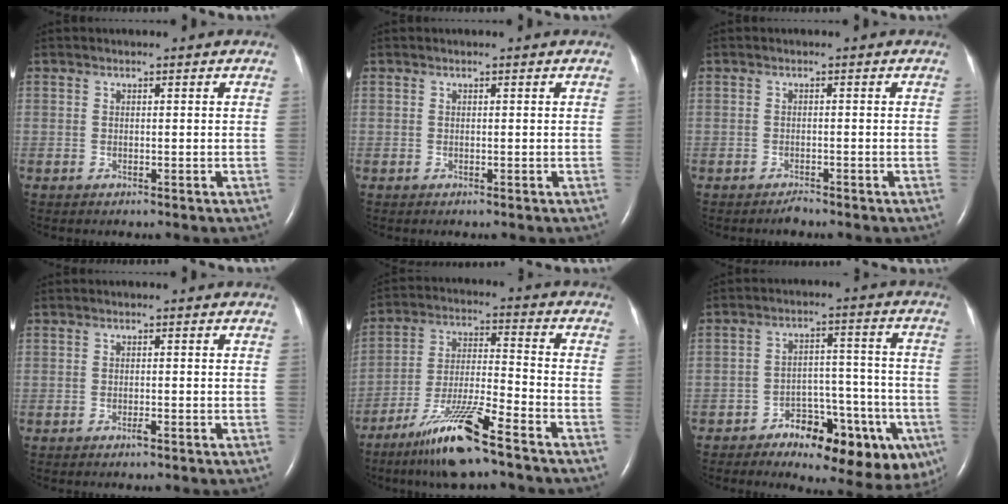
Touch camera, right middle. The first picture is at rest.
{"total": 0.0}
{"total": 1.1, "force": [-1.0, 0.1, 0.3], "torque": [-0.010, -0.002, -0.015]}
{"total": 0.8, "force": [-0.5, 0.1, 0.6], "torque": [-0.015, -0.001, -0.008]}
{"total": 12.9, "force": [-9.0, 0.4, 9.2], "torque": [-0.182, -0.027, -0.164]}
{"total": 15.6, "force": [-8.8, 6.9, 10.9], "torque": [-0.103, 0.039, -0.118]}